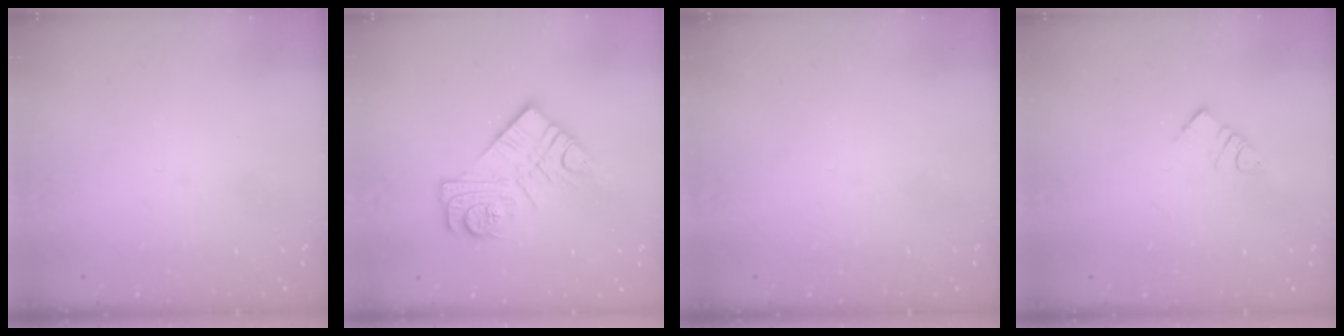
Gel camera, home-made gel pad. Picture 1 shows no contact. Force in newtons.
{"total": 12.3, "press": 12.2, "slide": 0.8}
{"total": 0.0}
{"total": 5.7, "press": 5.6, "slide": 0.6}